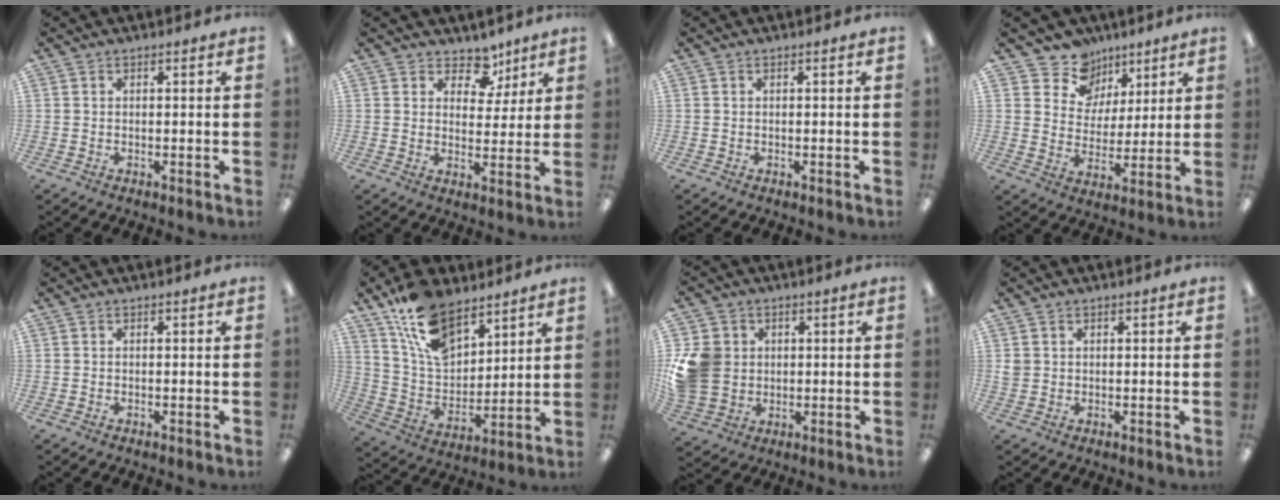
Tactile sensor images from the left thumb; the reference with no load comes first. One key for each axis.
{"total": 7.3, "fx": 5.1, "fy": 4.7, "fz": 2.4, "tx": -0.029, "ty": -0.029, "tz": 0.090}
{"total": 0.0}
{"total": 10.6, "fx": 7.4, "fy": 7.5, "fz": 0.7, "tx": -0.027, "ty": -0.062, "tz": 0.141}
{"total": 0.0}
{"total": 15.9, "fx": 10.9, "fy": 8.2, "fz": 8.2, "tx": -0.168, "ty": -0.043, "tz": 0.207}
{"total": 11.0, "fx": 1.3, "fy": 9.8, "fz": 4.7, "tx": -0.118, "ty": 0.012, "tz": 0.030}
{"total": 1.7, "fx": 0.5, "fy": 1.6, "fz": 0.3, "tx": -0.008, "ty": 0.003, "tz": 0.008}